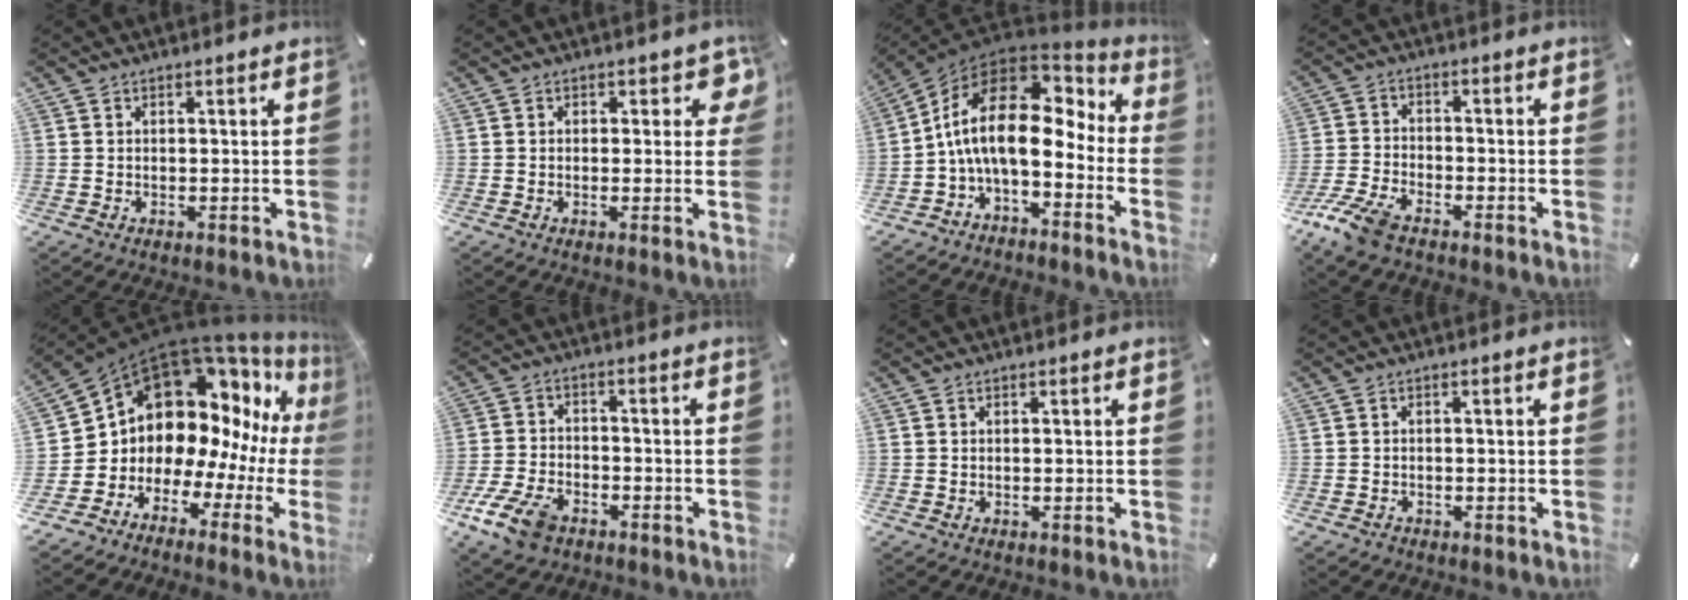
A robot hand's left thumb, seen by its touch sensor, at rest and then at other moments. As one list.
[{"total": 3.9, "force": [1.1, 2.4, 3.0], "torque": [-0.021, -0.006, 0.010]}, {"total": 16.5, "force": [1.3, 8.2, 14.2], "torque": [-0.293, -0.021, 0.020]}, {"total": 7.4, "force": [-5.5, 2.9, 4.0], "torque": [-0.104, 0.010, -0.109]}, {"total": 14.8, "force": [7.2, 11.1, 6.5], "torque": [-0.124, -0.095, 0.138]}, {"total": 9.4, "force": [-5.6, 5.5, 5.3], "torque": [-0.118, 0.023, -0.104]}, {"total": 0.0}, {"total": 0.9, "force": [-0.7, 0.6, 0.2], "torque": [-0.005, 0.003, -0.018]}]